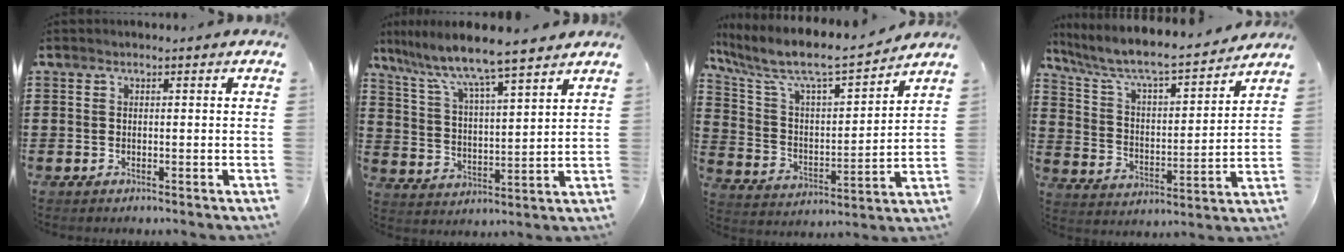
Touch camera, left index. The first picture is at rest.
{"total": 7.1, "force": [6.3, 0.1, 3.2], "torque": [-0.090, -0.039, 0.103]}
{"total": 7.8, "force": [6.6, 1.4, 4.0], "torque": [-0.109, -0.050, 0.106]}
{"total": 6.7, "force": [6.0, 0.4, 3.0], "torque": [-0.085, -0.045, 0.094]}